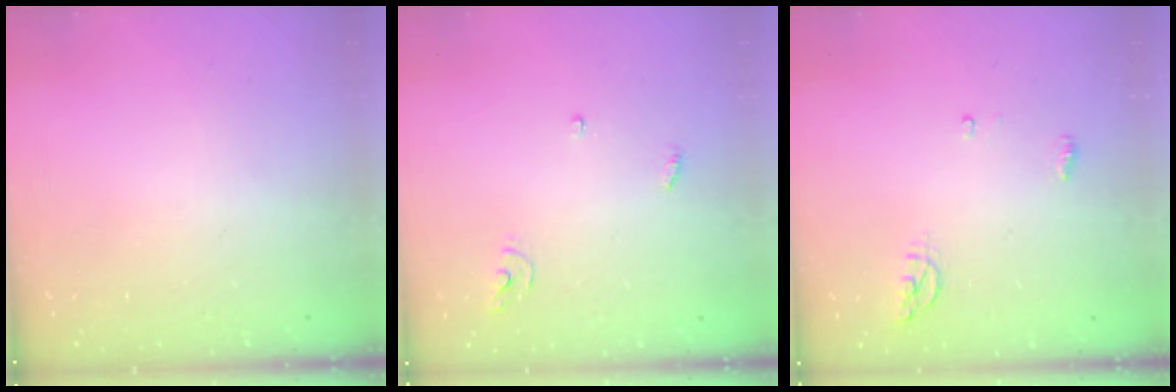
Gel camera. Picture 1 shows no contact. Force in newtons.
{"total": 3.9, "press": 3.9, "slide": 0.4}
{"total": 4.5, "press": 4.3, "slide": 1.2}